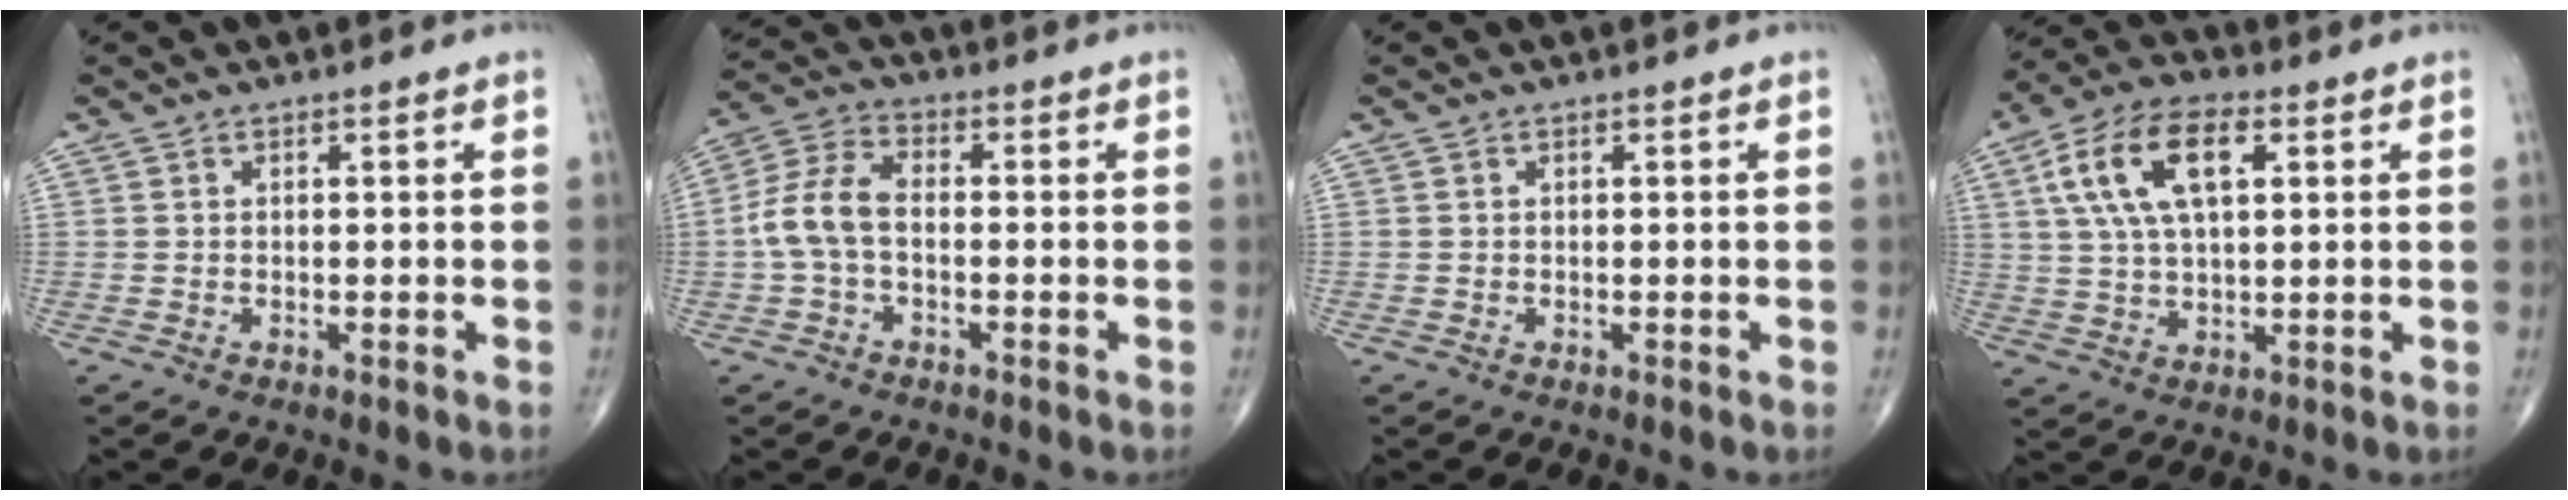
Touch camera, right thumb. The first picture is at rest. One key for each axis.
{"total": 7.9, "fx": -1.1, "fy": 4.6, "fz": 6.4, "tx": -0.138, "ty": 0.026, "tz": -0.031}
{"total": 0.0}
{"total": 13.7, "fx": 4.3, "fy": 6.6, "fz": 11.1, "tx": -0.214, "ty": 0.012, "tz": 0.078}